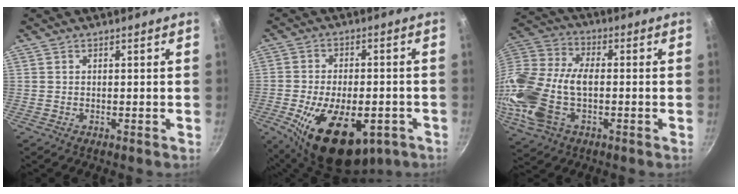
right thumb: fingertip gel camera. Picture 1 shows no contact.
{"total": 18.1, "force": [-6.9, 9.9, 13.5], "torque": [-0.202, 0.011, -0.092]}
{"total": 20.7, "force": [-3.2, 12.5, 16.1], "torque": [-0.353, 0.022, -0.065]}